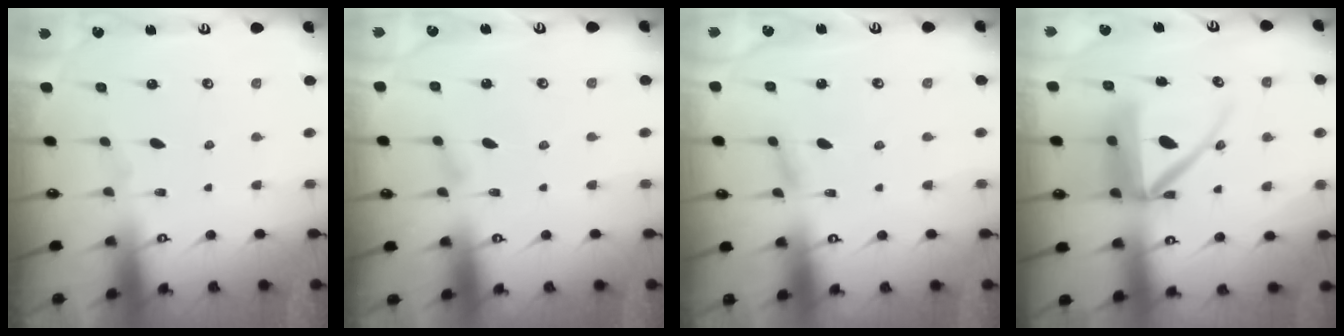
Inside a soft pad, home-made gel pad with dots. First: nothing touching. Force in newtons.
{"total": 4.0, "press": 3.9, "slide": 0.4}
{"total": 2.8, "press": 2.8, "slide": 0.4}
{"total": 13.1, "press": 13.0, "slide": 1.8}